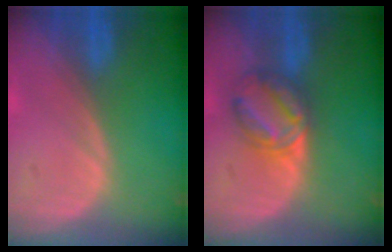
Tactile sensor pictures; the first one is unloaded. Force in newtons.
{"total": 5.7, "press": 5.7, "slide": 0.7}